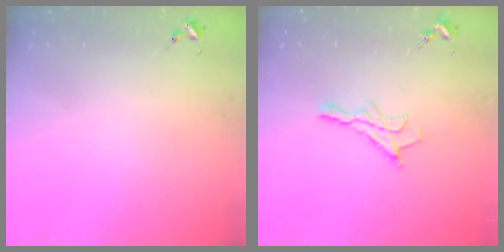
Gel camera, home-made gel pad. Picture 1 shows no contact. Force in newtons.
{"total": 9.4, "press": 9.4, "slide": 0.6}